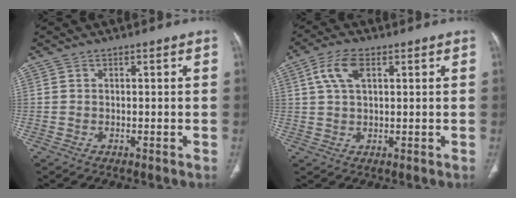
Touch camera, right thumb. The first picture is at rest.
{"total": 5.8, "force": [2.2, 2.8, 4.6], "torque": [-0.100, 0.008, 0.044]}